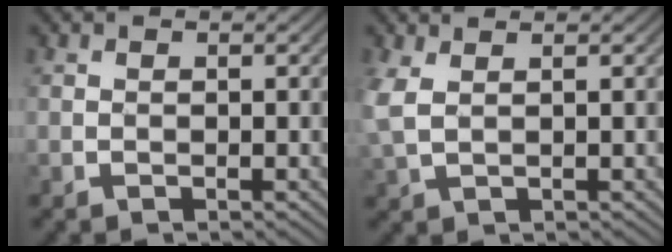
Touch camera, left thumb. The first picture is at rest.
{"total": 4.3, "force": [1.3, 2.5, 3.3], "torque": [-0.112, 0.004, 0.030]}